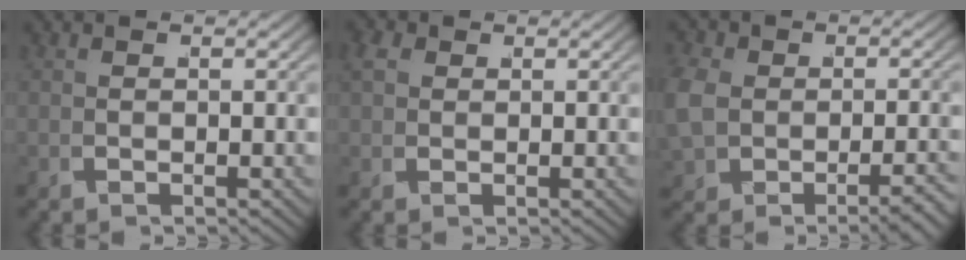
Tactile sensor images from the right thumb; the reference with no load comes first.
{"total": 1.4, "force": [0.6, 1.1, 0.7], "torque": [-0.016, -0.002, 0.011]}
{"total": 4.2, "force": [-1.3, 3.2, 2.3], "torque": [-0.062, -0.010, -0.017]}